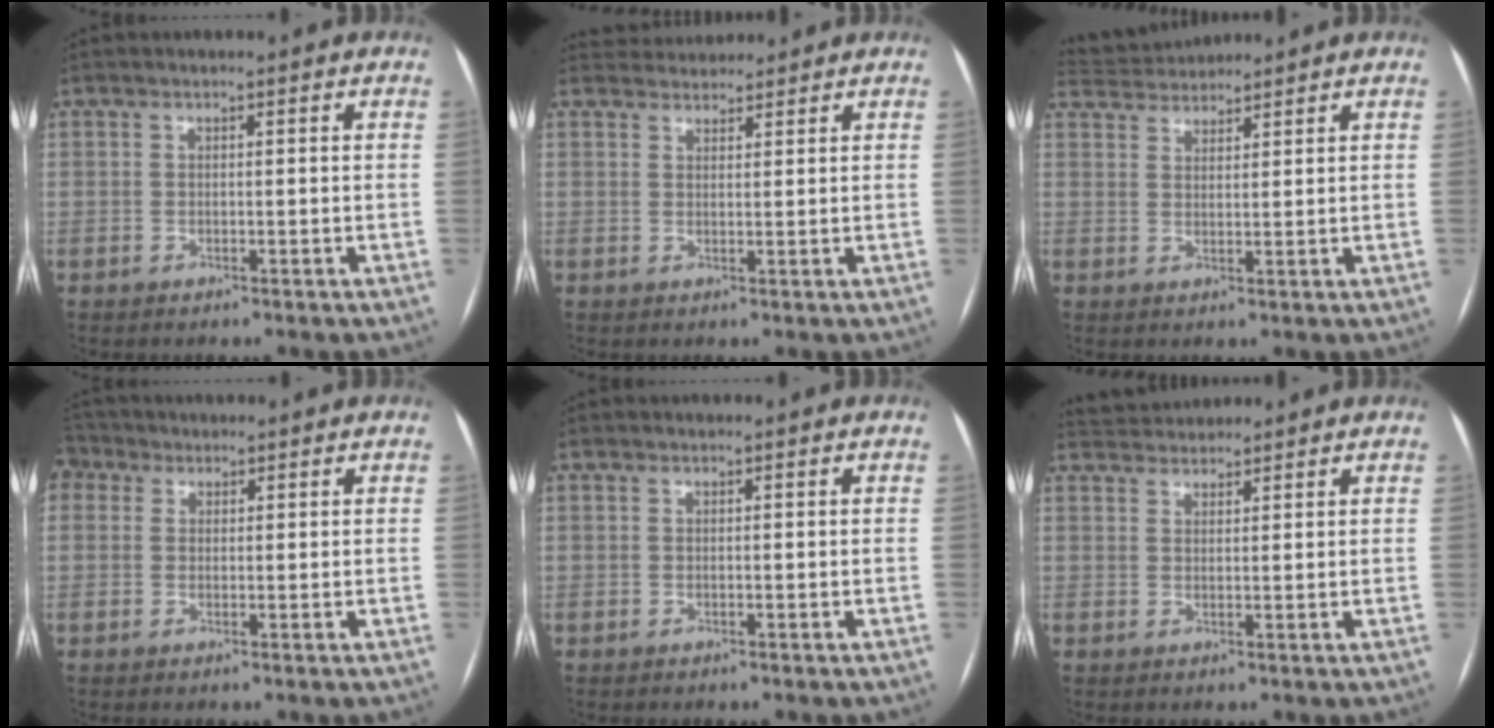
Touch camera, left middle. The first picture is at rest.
{"total": 3.9, "force": [3.8, 0.9, -0.1], "torque": [0.000, 0.026, 0.064]}
{"total": 5.4, "force": [5.4, 0.5, 0.5], "torque": [-0.015, 0.031, 0.097]}
{"total": 4.2, "force": [2.2, 3.3, 1.3], "torque": [-0.034, 0.024, 0.045]}
{"total": 0.0}
{"total": 4.2, "force": [4.1, 0.9, 0.2], "torque": [-0.008, 0.030, 0.074]}